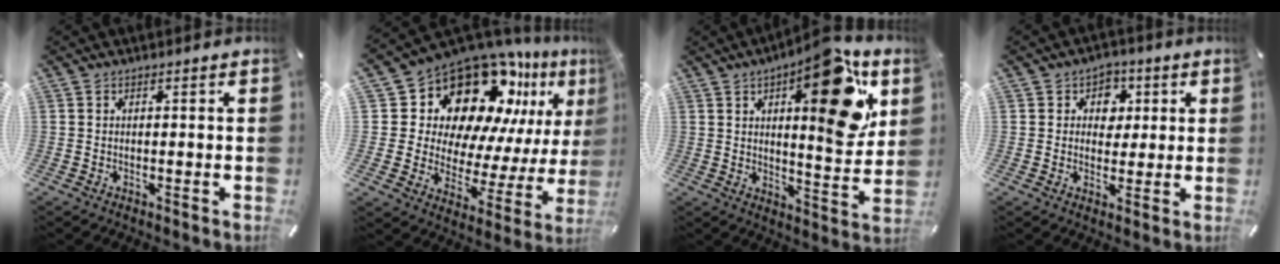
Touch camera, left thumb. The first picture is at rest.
{"total": 19.3, "force": [13.7, 11.2, 7.7], "torque": [-0.122, -0.125, 0.249]}
{"total": 20.8, "force": [9.2, 8.0, 16.8], "torque": [-0.201, -0.054, 0.135]}
{"total": 6.1, "force": [1.2, 5.6, 2.2], "torque": [-0.019, 0.000, 0.014]}